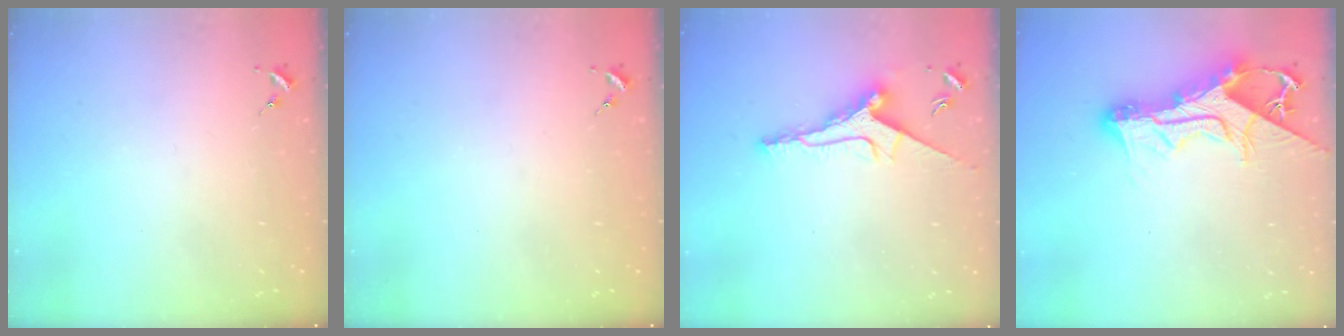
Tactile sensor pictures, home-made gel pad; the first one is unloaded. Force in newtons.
{"total": 0.0}
{"total": 9.6, "press": 9.6, "slide": 1.0}
{"total": 15.5, "press": 15.4, "slide": 1.6}